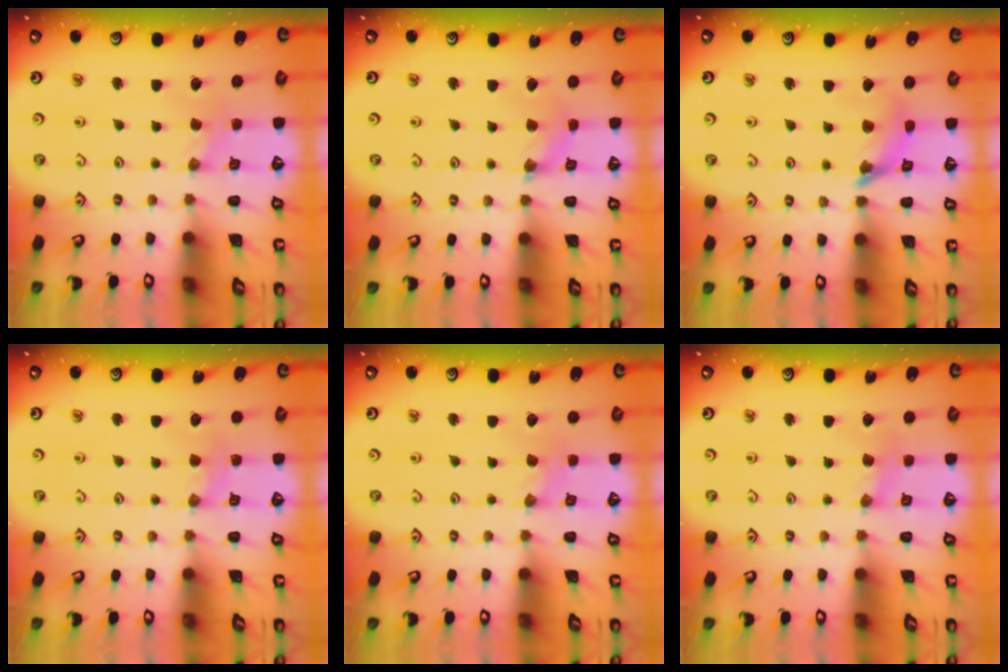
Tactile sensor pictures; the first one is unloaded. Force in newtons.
{"total": 1.3, "press": 1.3, "slide": 0.3}
{"total": 7.1, "press": 7.1, "slide": 0.7}
{"total": 3.4, "press": 3.4, "slide": 0.6}
{"total": 0.0}
{"total": 2.8, "press": 2.8, "slide": 0.4}